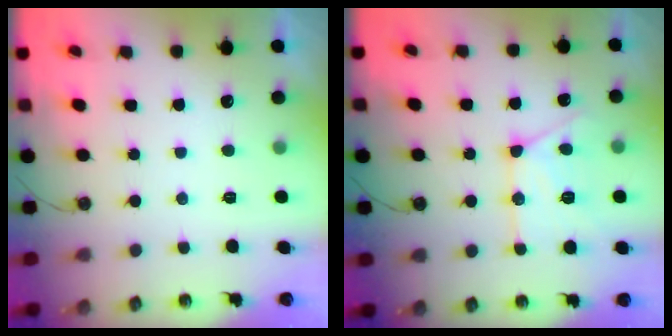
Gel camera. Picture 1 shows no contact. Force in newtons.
{"total": 14.6, "press": 14.5, "slide": 1.4}